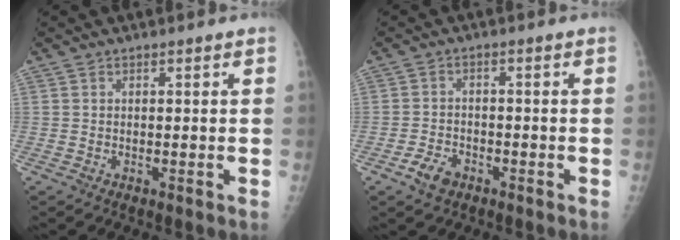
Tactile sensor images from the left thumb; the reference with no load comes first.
{"total": 4.3, "force": [-2.6, 2.7, 2.1], "torque": [-0.035, 0.014, -0.044]}